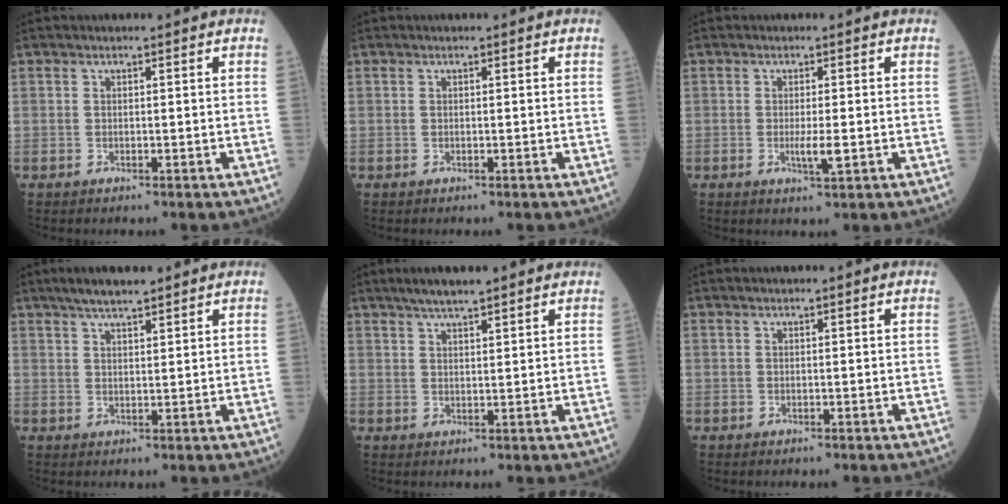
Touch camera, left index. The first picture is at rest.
{"total": 0.0}
{"total": 2.7, "force": [-0.5, 0.3, 2.7], "torque": [-0.051, -0.004, -0.007]}
{"total": 5.4, "force": [4.4, 0.8, 3.1], "torque": [-0.057, 0.019, 0.076]}
{"total": 5.8, "force": [4.6, 0.7, 3.4], "torque": [-0.056, 0.025, 0.078]}
{"total": 0.0}